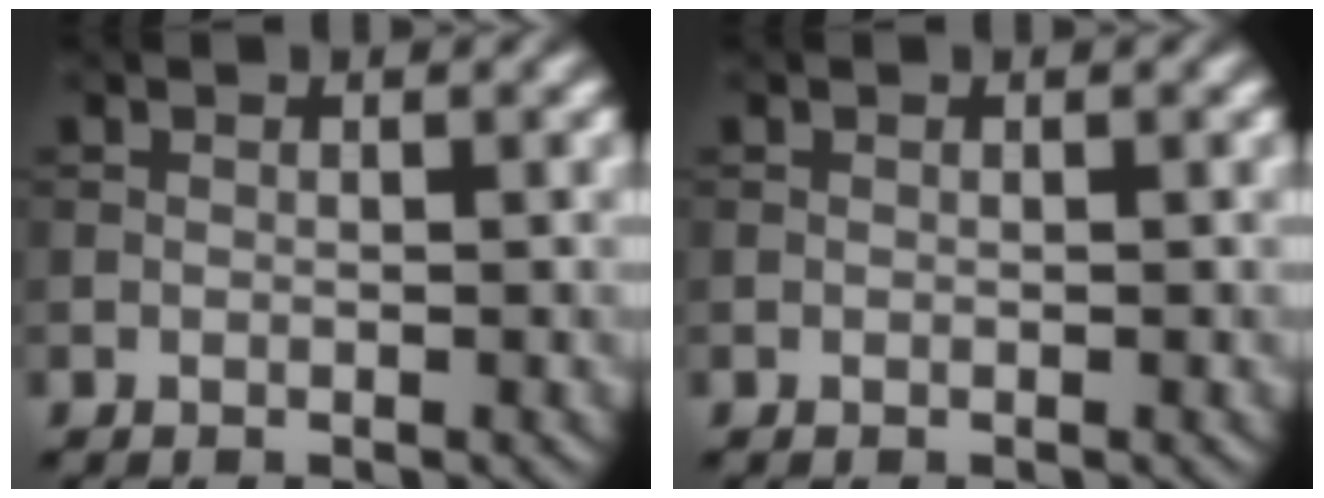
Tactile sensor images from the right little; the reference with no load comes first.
{"total": 0.0}